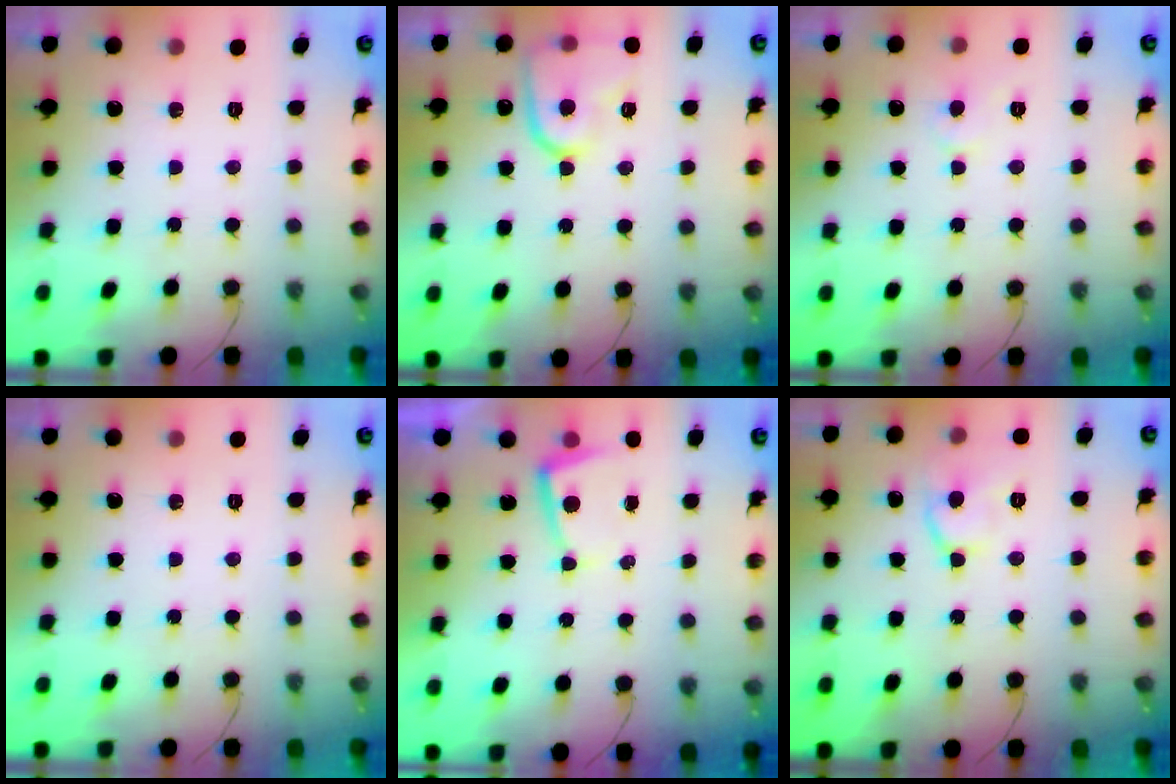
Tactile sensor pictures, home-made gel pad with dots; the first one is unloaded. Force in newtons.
{"total": 12.3, "press": 12.3, "slide": 1.1}
{"total": 4.3, "press": 4.3, "slide": 0.4}
{"total": 0.0}
{"total": 2.8, "press": 2.8, "slide": 0.5}
{"total": 10.3, "press": 10.3, "slide": 0.9}